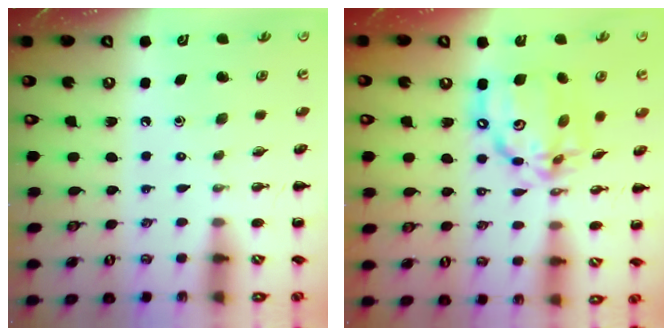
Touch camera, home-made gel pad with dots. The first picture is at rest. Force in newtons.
{"total": 15.1, "press": 14.5, "slide": 4.2}